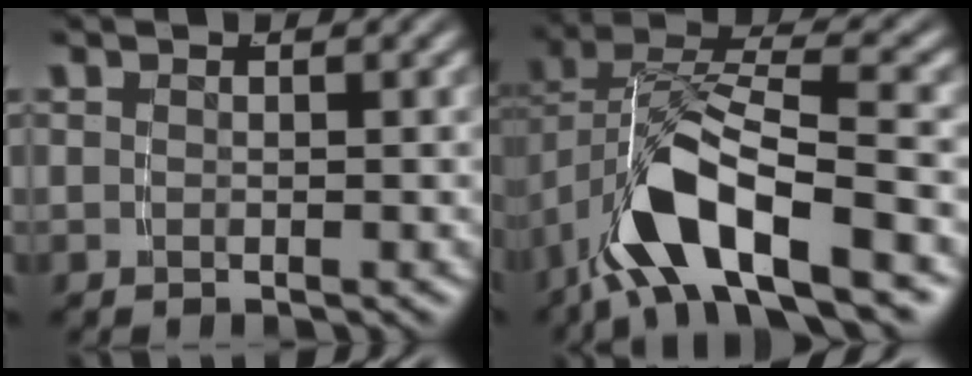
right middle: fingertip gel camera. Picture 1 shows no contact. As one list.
[{"total": 7.8, "force": [-2.4, 3.5, 6.6], "torque": [-0.145, -0.011, -0.031]}]